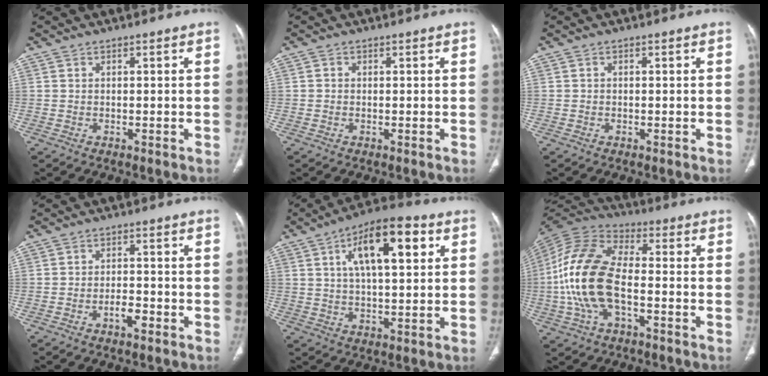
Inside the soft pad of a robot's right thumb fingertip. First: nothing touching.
{"total": 0.6, "force": [0.0, 0.6, 0.2], "torque": [-0.001, 0.002, -0.002]}
{"total": 0.0}
{"total": 3.0, "force": [-1.7, 1.3, 2.1], "torque": [-0.034, 0.014, -0.030]}
{"total": 14.8, "force": [5.1, 5.9, 12.5], "torque": [-0.186, 0.005, 0.078]}
{"total": 17.1, "force": [-2.9, 8.9, 14.3], "torque": [-0.301, 0.031, -0.059]}